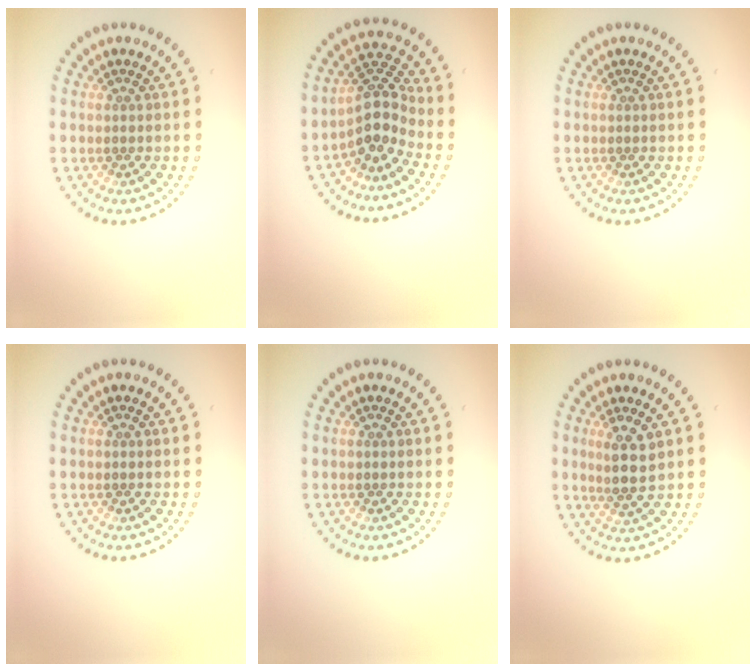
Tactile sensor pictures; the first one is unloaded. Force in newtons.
{"total": 4.0, "press": 2.9, "slide": 2.7}
{"total": 0.0}
{"total": 0.0}
{"total": 0.0}
{"total": 2.8, "press": 2.5, "slide": 1.3}